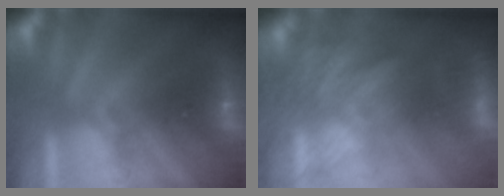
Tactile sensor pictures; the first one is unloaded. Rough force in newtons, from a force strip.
{"total": 8.7}